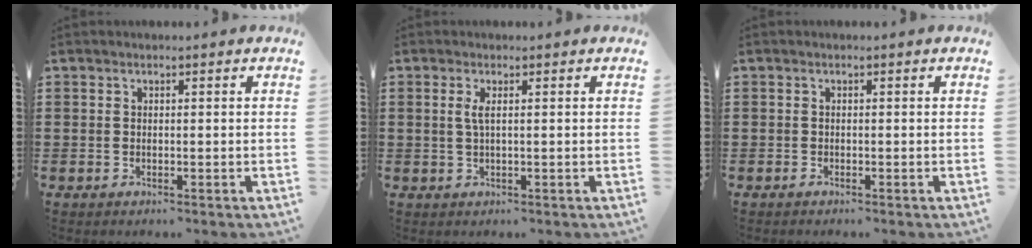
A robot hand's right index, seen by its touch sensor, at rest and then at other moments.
{"total": 1.8, "force": [0.3, 0.1, 1.8], "torque": [-0.038, -0.002, 0.004]}
{"total": 0.5, "force": [-0.5, 0.0, 0.1], "torque": [-0.002, -0.003, -0.010]}